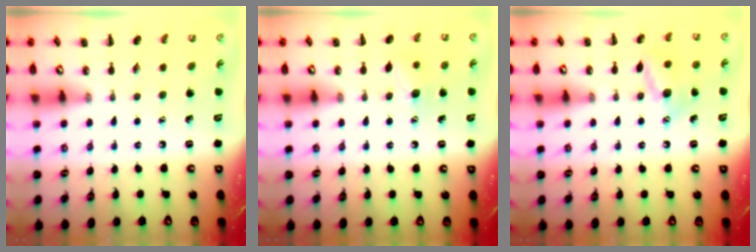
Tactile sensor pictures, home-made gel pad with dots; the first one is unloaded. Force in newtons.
{"total": 7.8, "press": 7.6, "slide": 1.9}
{"total": 11.4, "press": 11.4, "slide": 0.6}